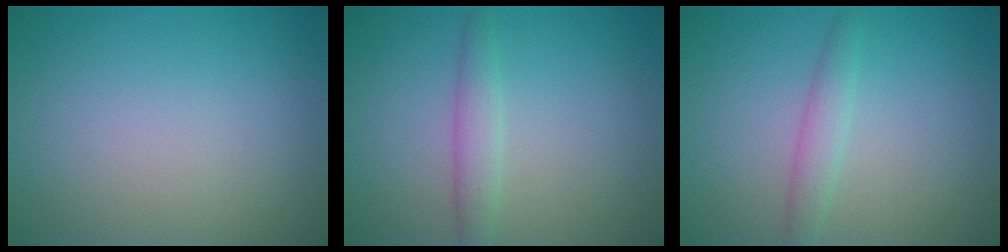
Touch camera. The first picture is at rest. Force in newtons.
{"total": 1.9, "press": 1.9, "slide": 0.1}
{"total": 1.8, "press": 1.8, "slide": 0.1}